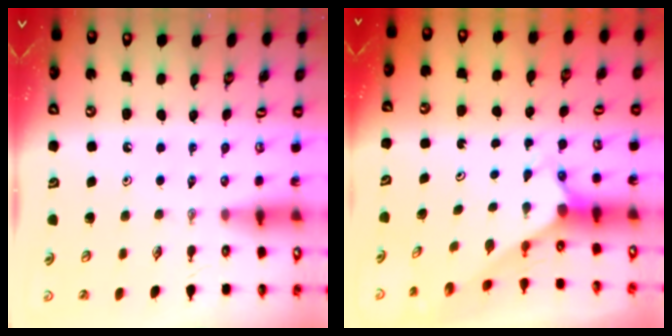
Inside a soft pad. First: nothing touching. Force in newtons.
{"total": 2.2, "press": 2.2, "slide": 0.2}